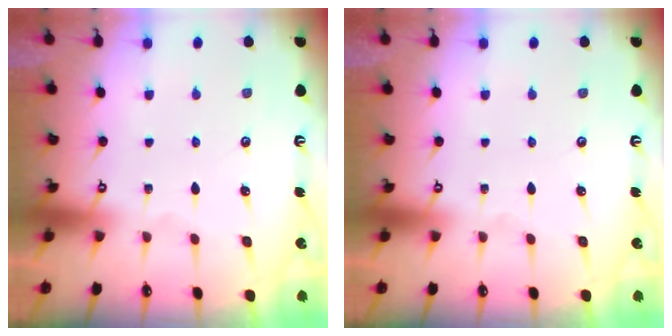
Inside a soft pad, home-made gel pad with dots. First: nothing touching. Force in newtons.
{"total": 0.0}